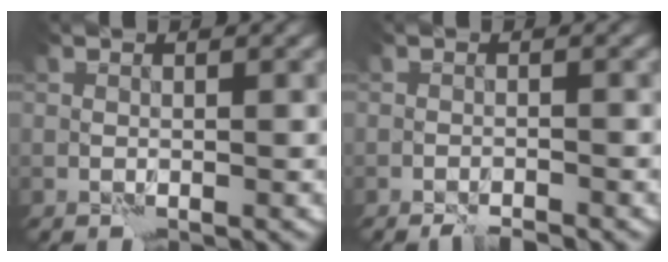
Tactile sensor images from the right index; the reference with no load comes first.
{"total": 2.0, "force": [-1.9, 0.1, 0.7], "torque": [-0.015, -0.002, -0.031]}